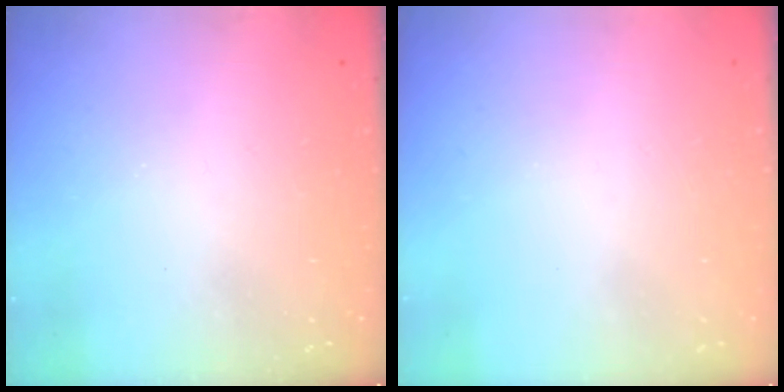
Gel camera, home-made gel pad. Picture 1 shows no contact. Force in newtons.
{"total": 0.0}